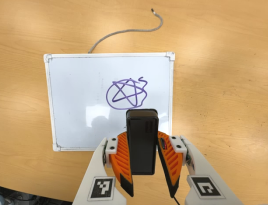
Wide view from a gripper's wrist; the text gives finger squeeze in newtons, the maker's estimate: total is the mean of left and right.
{"total": 8.3, "left": 6.6, "right": 9.9}